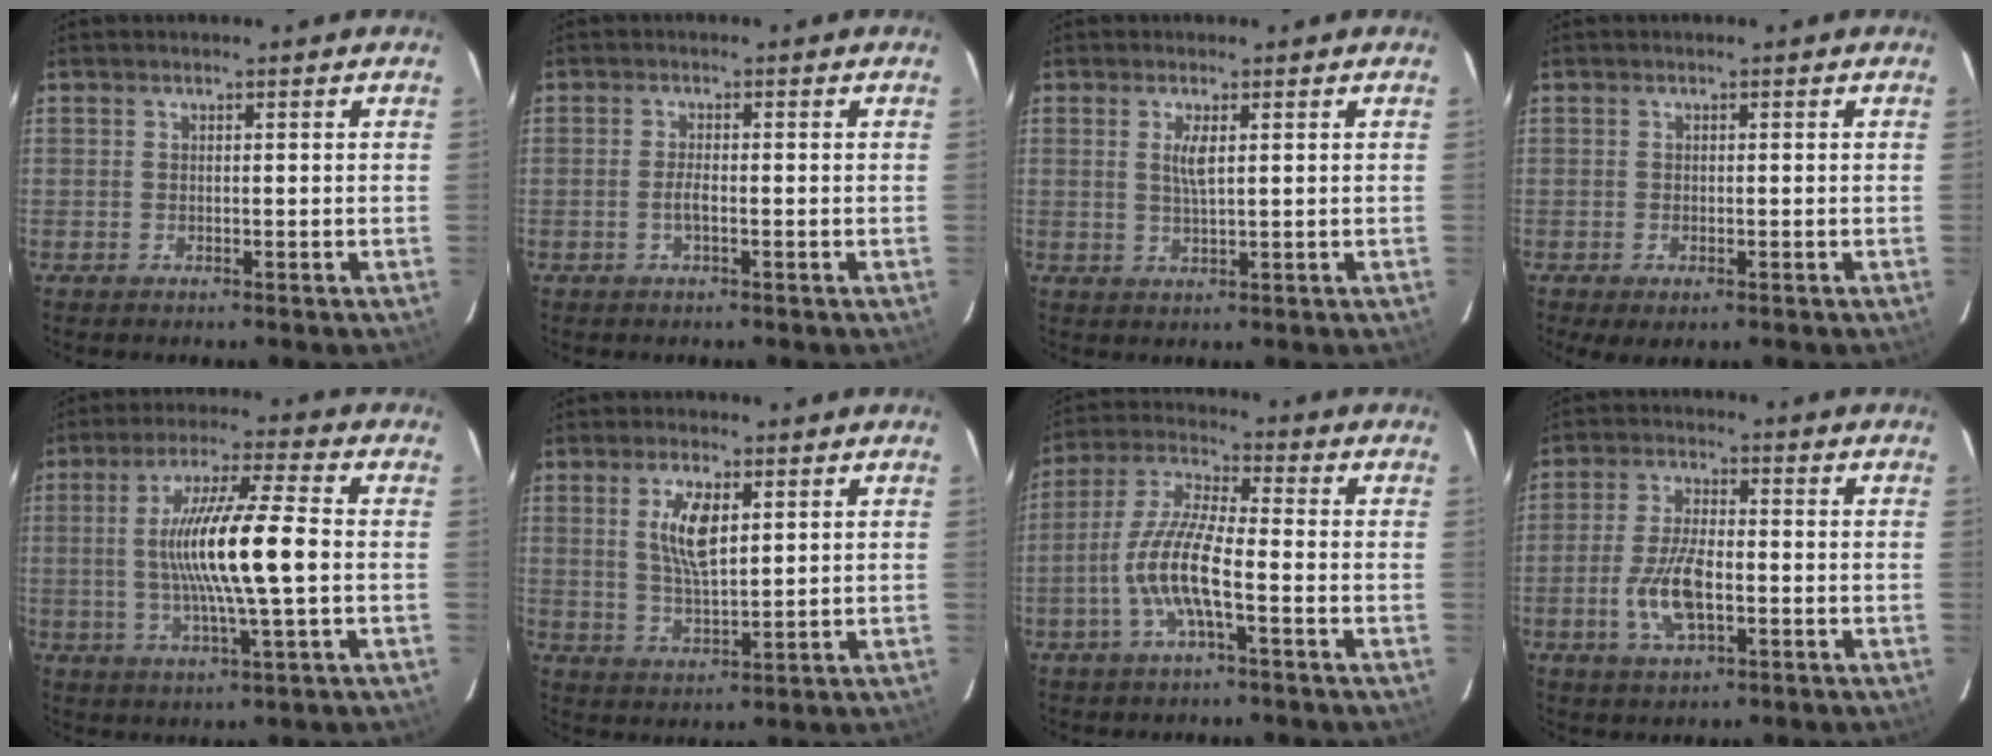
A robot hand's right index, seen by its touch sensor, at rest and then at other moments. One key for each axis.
{"total": 3.8, "fx": -1.4, "fy": 0.7, "fz": 3.5, "tx": -0.074, "ty": 0.001, "tz": -0.027}
{"total": 2.9, "fx": 0.8, "fy": 0.6, "fz": 2.7, "tx": -0.054, "ty": -0.003, "tz": 0.015}
{"total": 2.5, "fx": -1.1, "fy": 1.2, "fz": 1.8, "tx": -0.036, "ty": -0.010, "tz": -0.016}
{"total": 14.2, "fx": -0.5, "fy": 0.9, "fz": 14.2, "tx": -0.262, "ty": -0.001, "tz": -0.008}
{"total": 7.5, "fx": 2.4, "fy": 3.0, "fz": 6.5, "tx": -0.120, "ty": 0.000, "tz": 0.051}
{"total": 10.7, "fx": -3.6, "fy": 2.0, "fz": 9.9, "tx": -0.213, "ty": 0.002, "tz": -0.069}
{"total": 9.4, "fx": -2.6, "fy": 3.9, "fz": 8.1, "tx": -0.168, "ty": -0.001, "tz": -0.048}